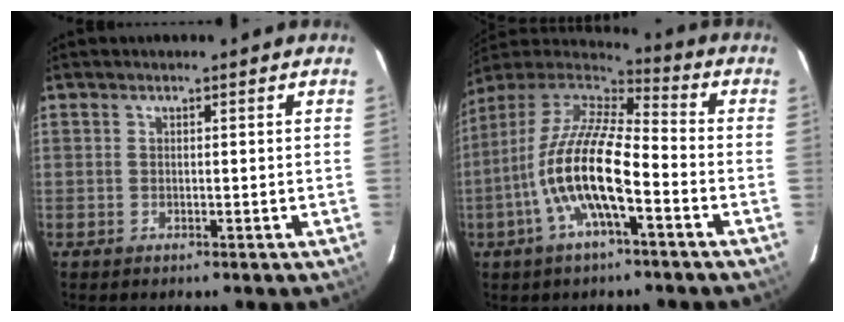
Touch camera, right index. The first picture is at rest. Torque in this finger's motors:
{"motor_torque": [1.20, -0.72, 1.05, 0.21]}